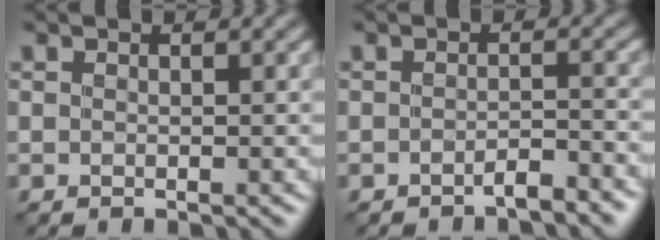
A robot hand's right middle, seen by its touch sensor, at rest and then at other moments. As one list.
[{"total": 1.7, "force": [-1.5, 0.1, 0.8], "torque": [-0.010, 0.006, -0.029]}]